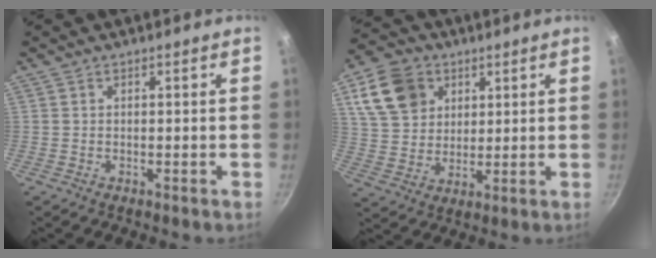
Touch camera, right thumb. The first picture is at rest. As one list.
[{"total": 12.8, "force": [5.3, 9.9, 6.2], "torque": [-0.094, -0.003, 0.100]}]